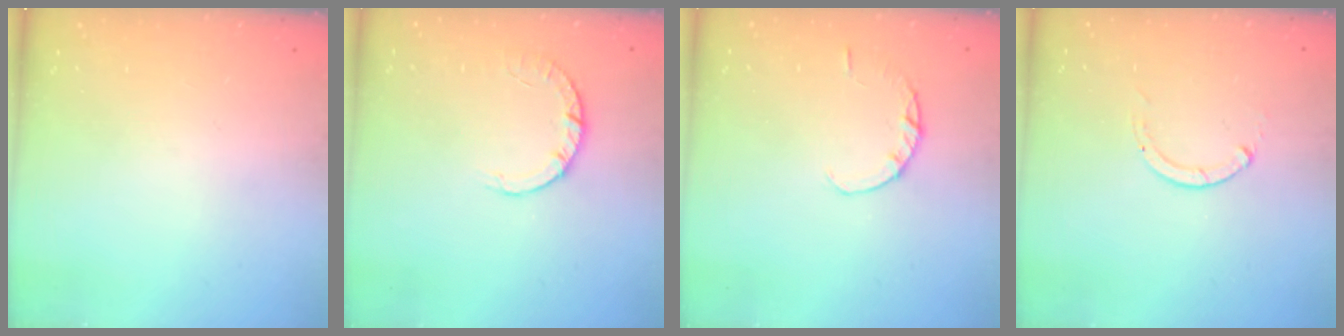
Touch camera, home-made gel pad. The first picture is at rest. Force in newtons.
{"total": 2.8, "press": 2.8, "slide": 0.4}
{"total": 1.8, "press": 1.8, "slide": 0.3}
{"total": 0.0}